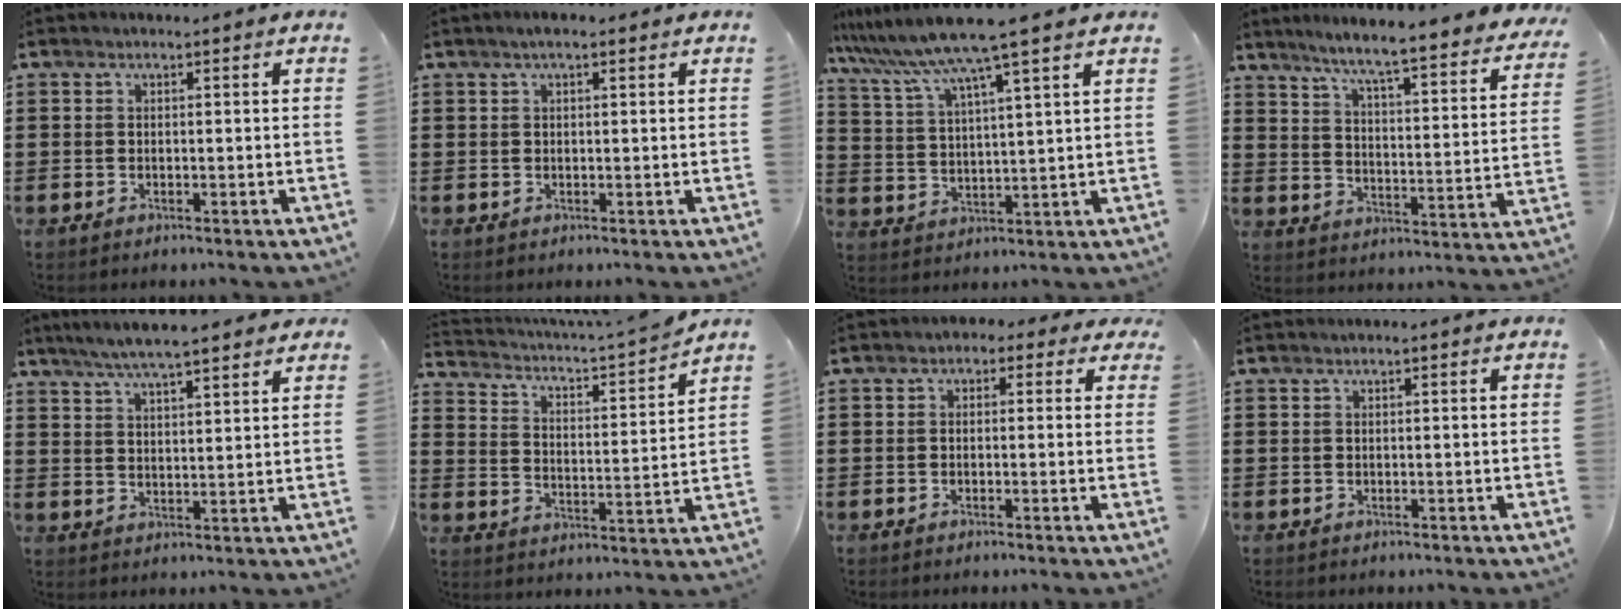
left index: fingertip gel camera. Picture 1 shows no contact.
{"total": 1.6, "force": [0.8, 0.4, 1.3], "torque": [-0.025, 0.003, 0.013]}
{"total": 8.6, "force": [7.0, -1.4, 4.8], "torque": [-0.118, -0.042, 0.115]}
{"total": 5.4, "force": [4.7, -0.9, 2.5], "torque": [-0.071, -0.047, 0.068]}
{"total": 5.4, "force": [4.8, 0.3, 2.5], "torque": [-0.063, -0.012, 0.084]}
{"total": 2.7, "force": [2.4, 0.0, 1.4], "torque": [-0.045, -0.030, 0.028]}
{"total": 1.4, "force": [-0.4, 1.1, 0.8], "torque": [-0.019, 0.007, -0.012]}
{"total": 0.0}